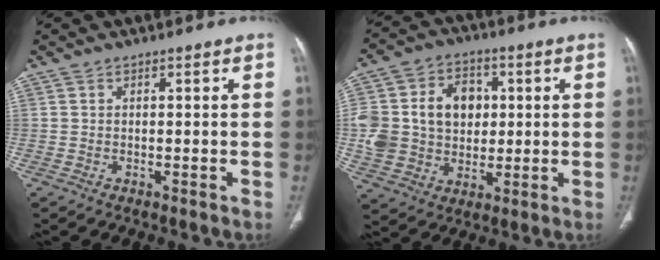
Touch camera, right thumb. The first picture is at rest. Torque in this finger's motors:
{"motor_torque": [1.79, 1.74, 1.20, -0.09, 0.11]}